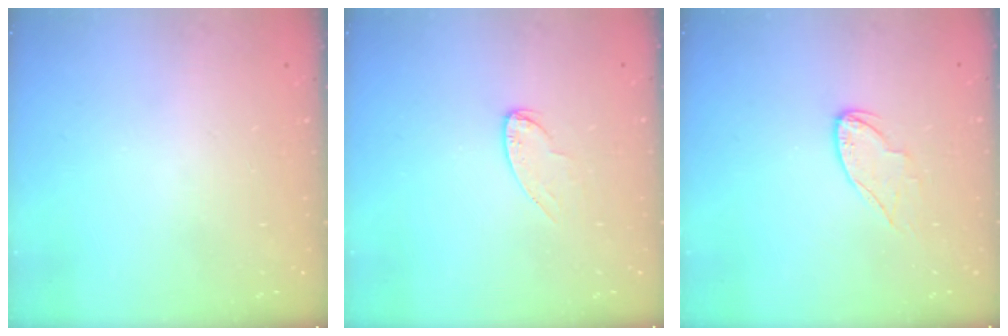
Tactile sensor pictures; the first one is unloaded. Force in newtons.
{"total": 6.2, "press": 6.2, "slide": 0.4}
{"total": 7.2, "press": 7.2, "slide": 0.4}